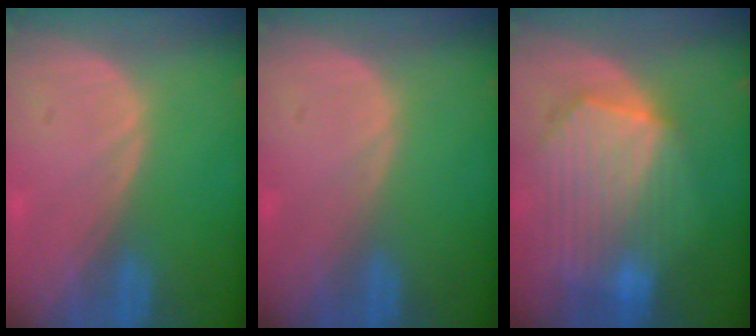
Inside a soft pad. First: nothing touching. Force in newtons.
{"total": 0.0}
{"total": 10.3, "press": 8.9, "slide": 5.1}